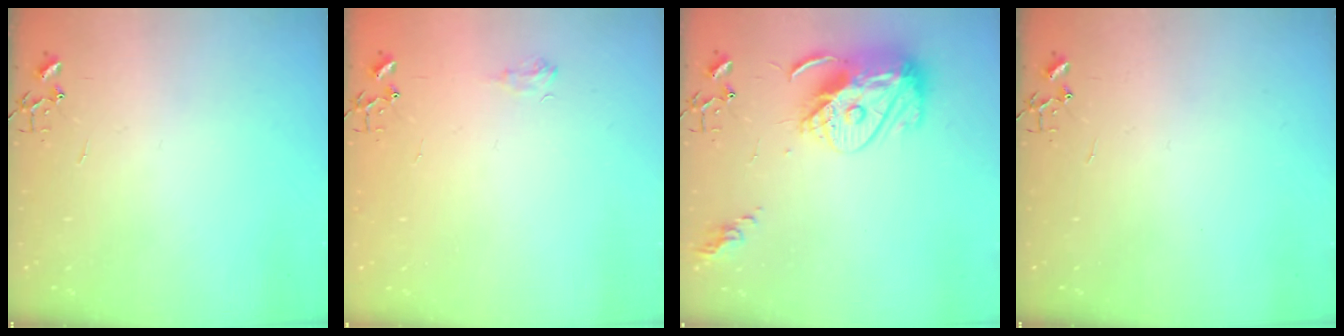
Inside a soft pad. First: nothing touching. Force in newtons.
{"total": 6.0, "press": 5.9, "slide": 0.7}
{"total": 15.1, "press": 15.0, "slide": 1.1}
{"total": 0.0}